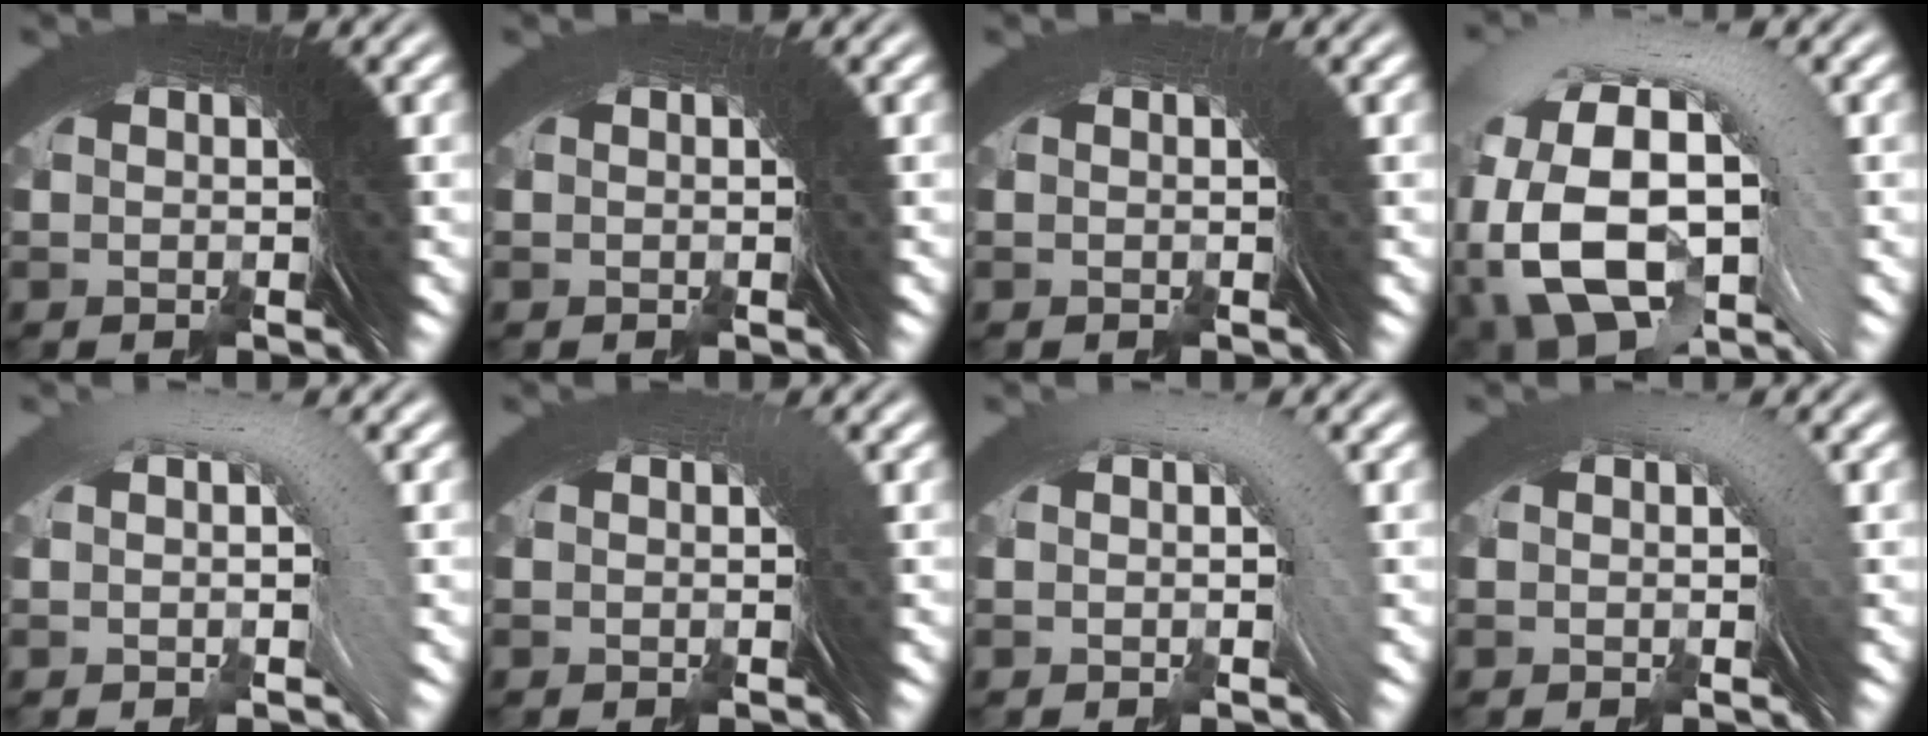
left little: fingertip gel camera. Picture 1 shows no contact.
{"total": 1.1, "force": [0.2, -0.3, -1.0], "torque": [0.018, 0.006, 0.002]}
{"total": 2.4, "force": [0.3, -1.0, -2.2], "torque": [0.037, 0.009, 0.004]}
{"total": 18.5, "force": [-0.5, -4.5, -17.9], "torque": [0.216, 0.021, -0.024]}
{"total": 24.9, "force": [0.6, -11.7, -22.0], "torque": [0.318, 0.037, -0.003]}
{"total": 5.1, "force": [0.1, -2.4, -4.6], "torque": [0.069, 0.013, 0.003]}
{"total": 22.7, "force": [-0.2, -10.7, -20.0], "torque": [0.284, 0.025, -0.010]}
{"total": 17.3, "force": [-1.3, -8.8, -14.8], "torque": [0.206, 0.012, -0.024]}